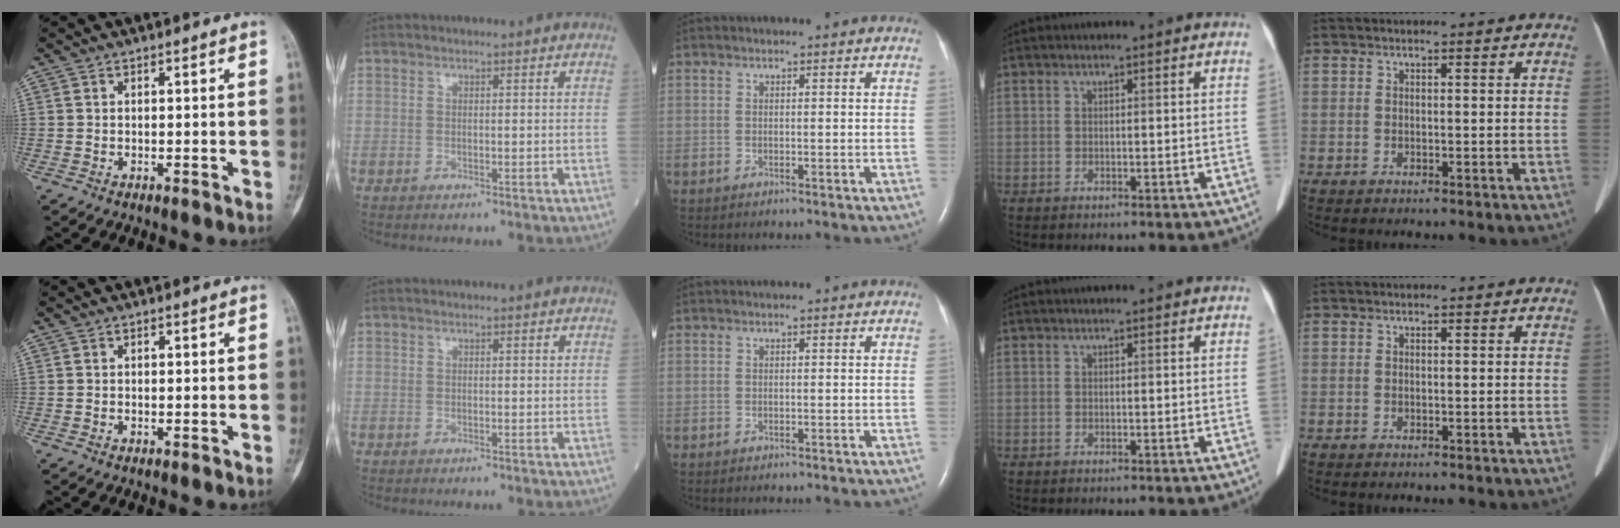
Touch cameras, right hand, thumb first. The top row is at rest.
{"middle": {"total": 0.7, "force": [-0.5, 0.3, 0.3], "torque": [-0.011, 0.000, -0.005]}}